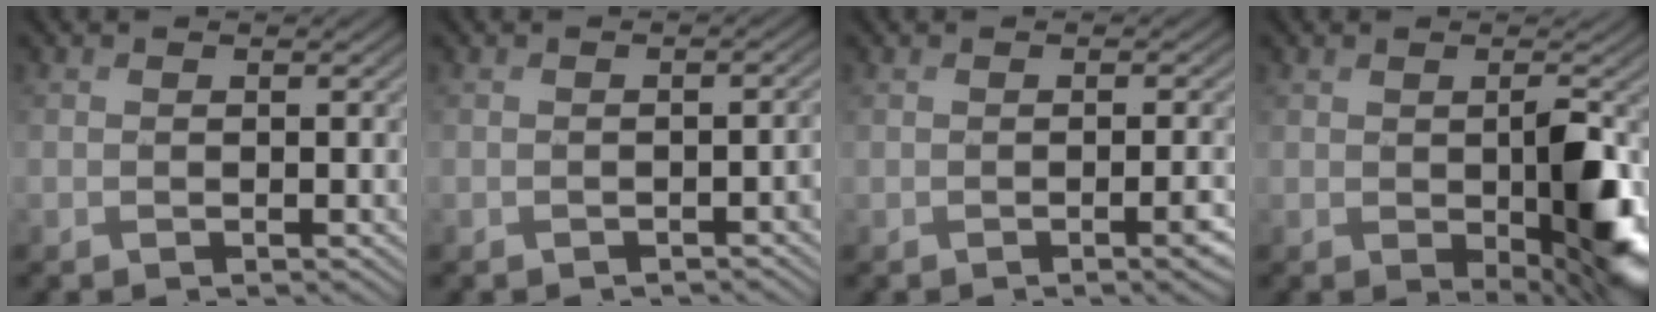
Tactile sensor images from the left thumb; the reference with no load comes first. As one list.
[{"total": 1.6, "force": [-0.9, 0.3, 1.3], "torque": [-0.016, 0.002, -0.014]}, {"total": 2.4, "force": [-1.2, 0.3, 2.1], "torque": [-0.027, -0.003, -0.019]}, {"total": 7.1, "force": [-1.1, 3.6, 6.0], "torque": [-0.094, -0.024, -0.002]}]